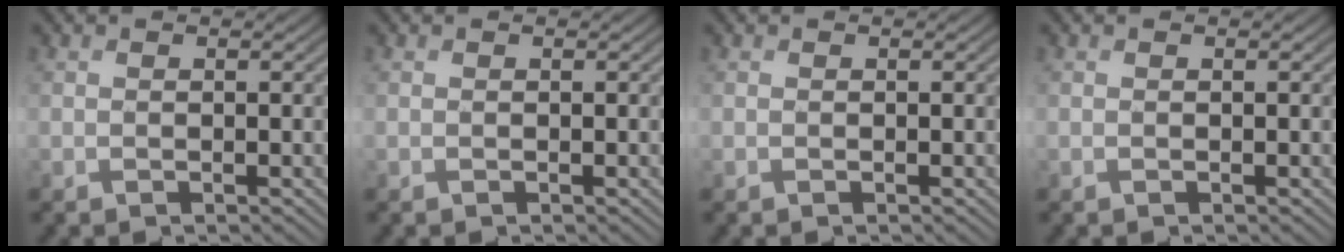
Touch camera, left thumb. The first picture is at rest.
{"total": 0.0}
{"total": 0.0}
{"total": 0.0}